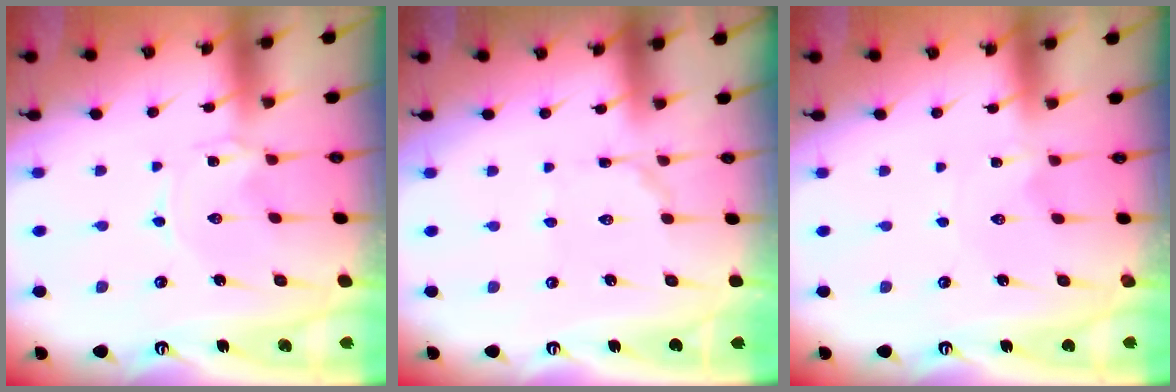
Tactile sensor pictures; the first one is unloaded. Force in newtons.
{"total": 2.6, "press": 2.6, "slide": 0.2}
{"total": 0.0}